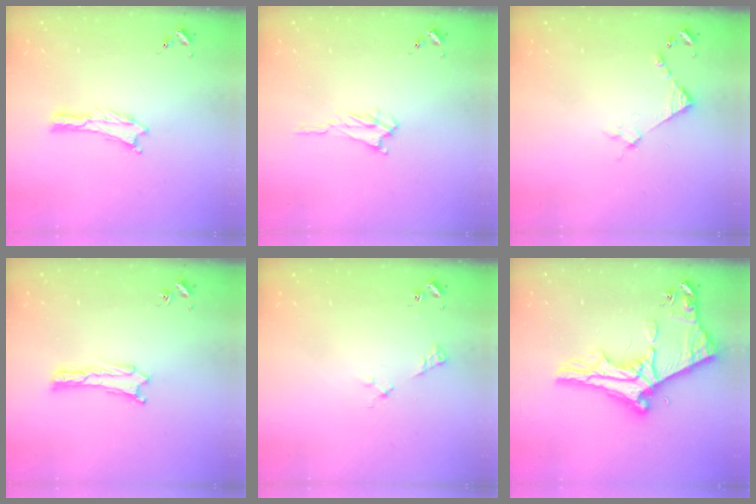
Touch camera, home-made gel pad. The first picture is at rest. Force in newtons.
{"total": 2.5, "press": 2.5, "slide": 0.3}
{"total": 3.5, "press": 3.5, "slide": 0.3}
{"total": 0.0}
{"total": 2.5, "press": 2.5, "slide": 0.3}
{"total": 11.2, "press": 11.1, "slide": 1.1}